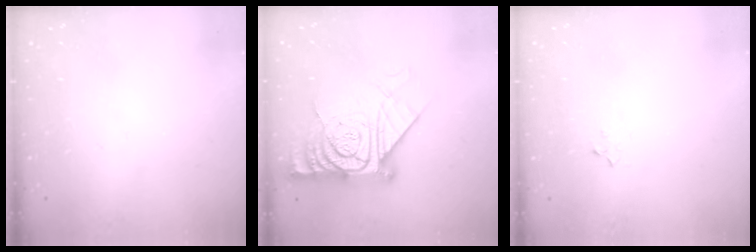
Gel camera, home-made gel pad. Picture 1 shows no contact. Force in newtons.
{"total": 20.5, "press": 20.4, "slide": 1.7}
{"total": 3.0, "press": 3.0, "slide": 0.5}